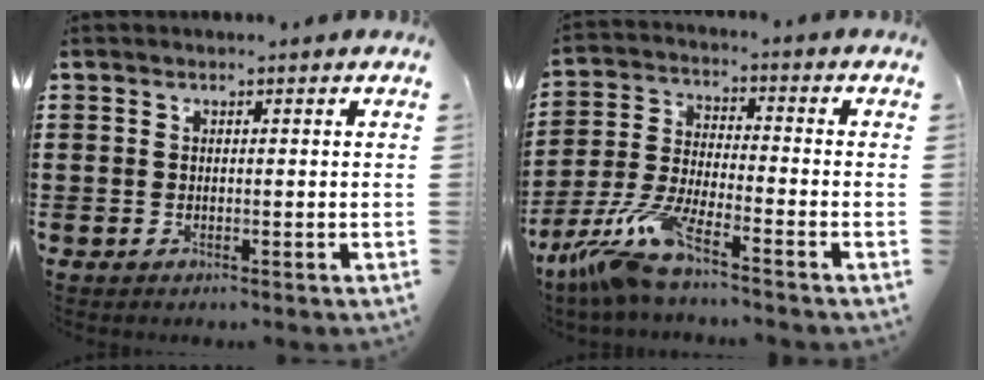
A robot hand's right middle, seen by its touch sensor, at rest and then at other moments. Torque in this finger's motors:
{"motor_torque": [2.14, 0.00, 0.28, 0.21]}